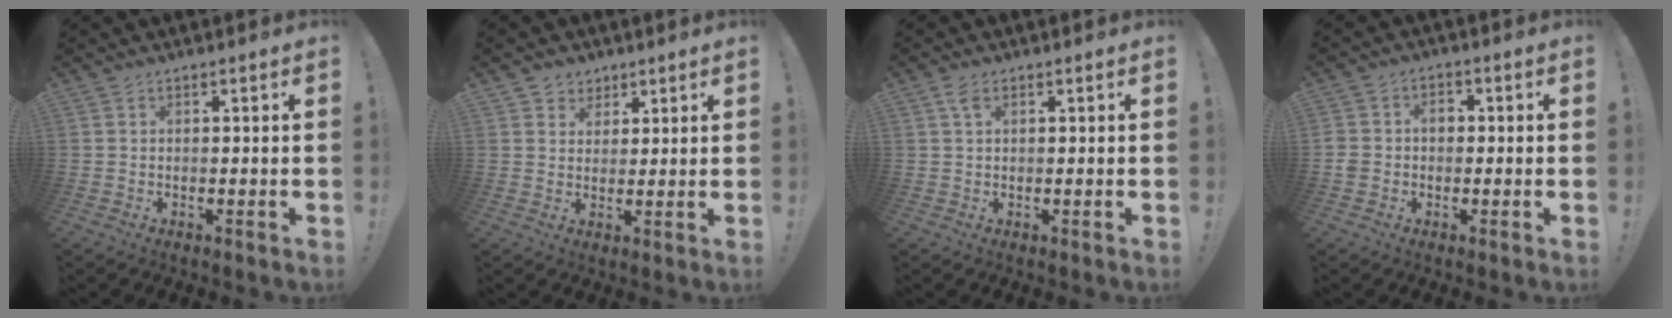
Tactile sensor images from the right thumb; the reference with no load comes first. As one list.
[{"total": 4.8, "force": [2.6, 4.0, 0.1], "torque": [0.005, -0.021, 0.050]}, {"total": 2.8, "force": [1.3, 1.4, 2.0], "torque": [-0.034, 0.000, 0.021]}, {"total": 4.4, "force": [-0.7, 3.6, 2.5], "torque": [-0.054, 0.010, -0.015]}]